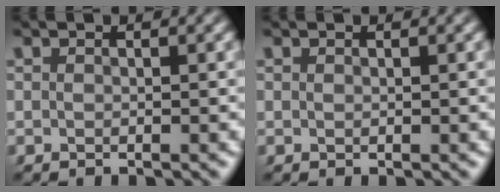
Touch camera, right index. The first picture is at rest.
{"total": 0.0}